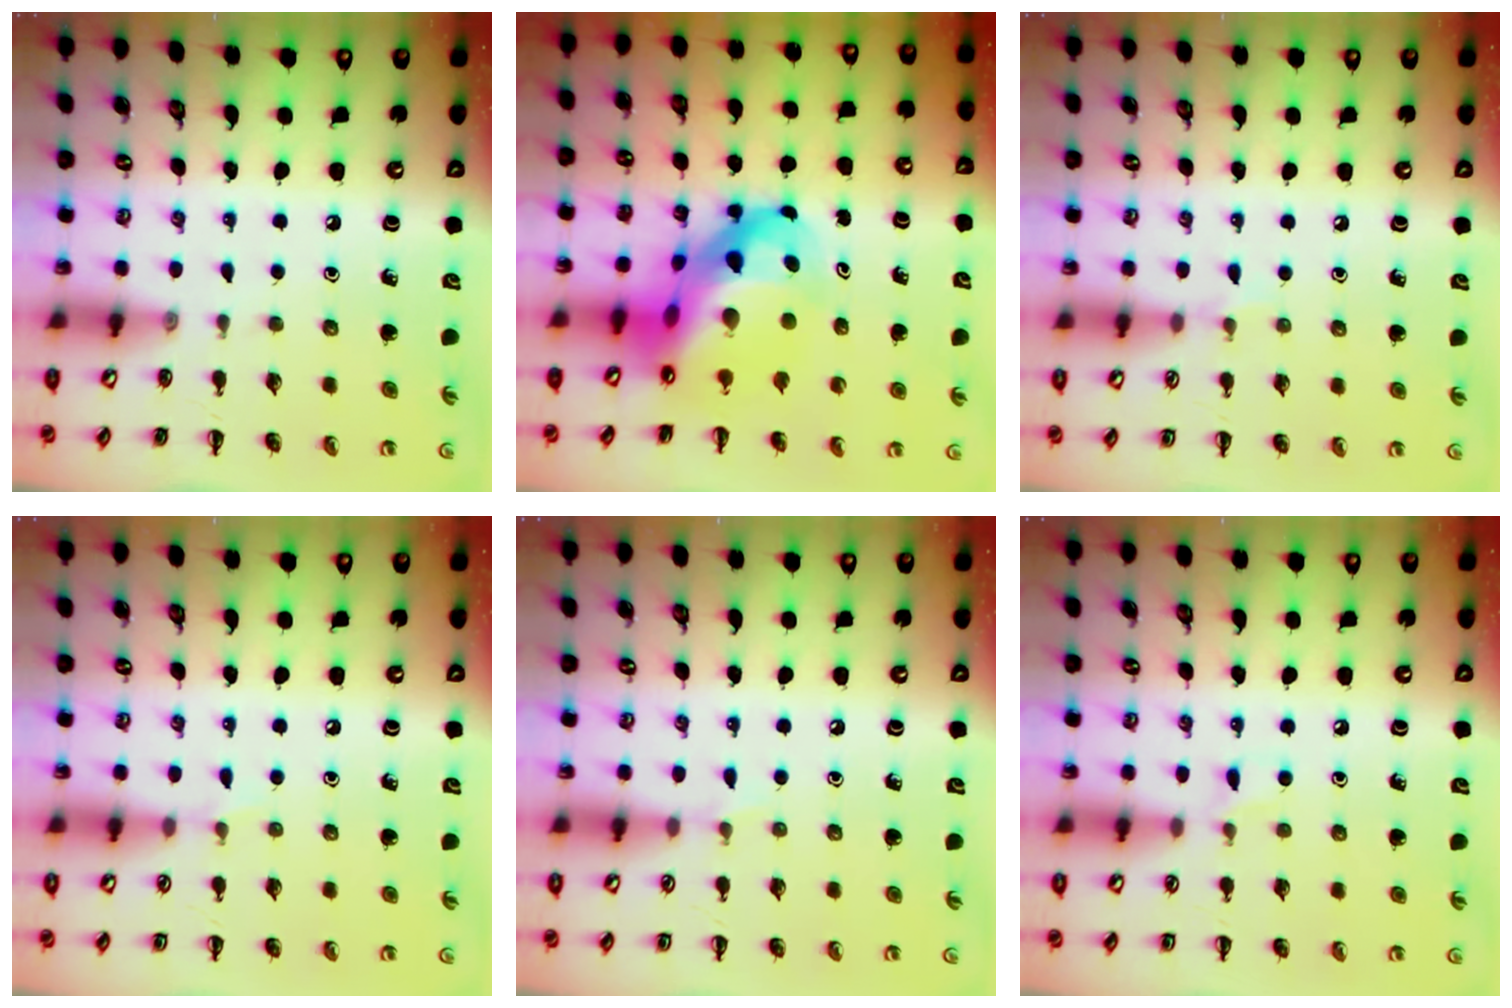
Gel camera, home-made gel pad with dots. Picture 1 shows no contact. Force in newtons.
{"total": 16.0, "press": 15.4, "slide": 4.2}
{"total": 3.7, "press": 3.5, "slide": 1.3}
{"total": 3.3, "press": 3.0, "slide": 1.3}
{"total": 3.3, "press": 3.0, "slide": 1.3}
{"total": 3.8, "press": 3.5, "slide": 1.4}